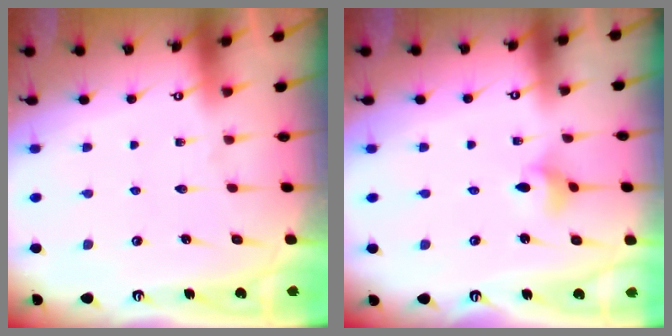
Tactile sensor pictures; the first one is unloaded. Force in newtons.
{"total": 3.0, "press": 2.9, "slide": 0.6}